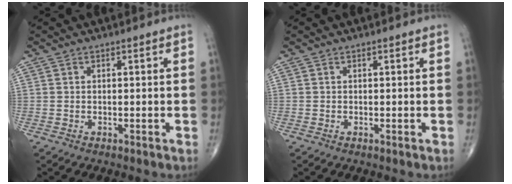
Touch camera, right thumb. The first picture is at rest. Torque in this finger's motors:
{"motor_torque": [-0.11, -0.07, -0.15, -0.01, -0.09]}